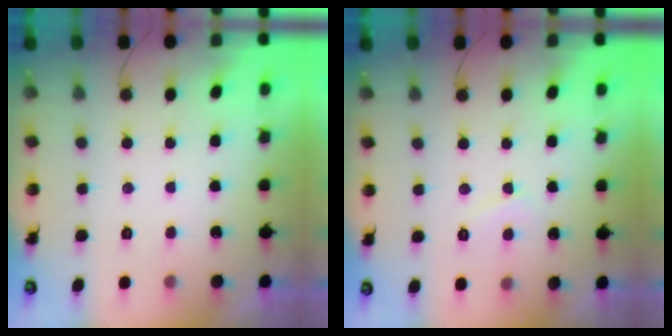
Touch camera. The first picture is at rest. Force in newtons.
{"total": 4.8, "press": 4.8, "slide": 0.4}